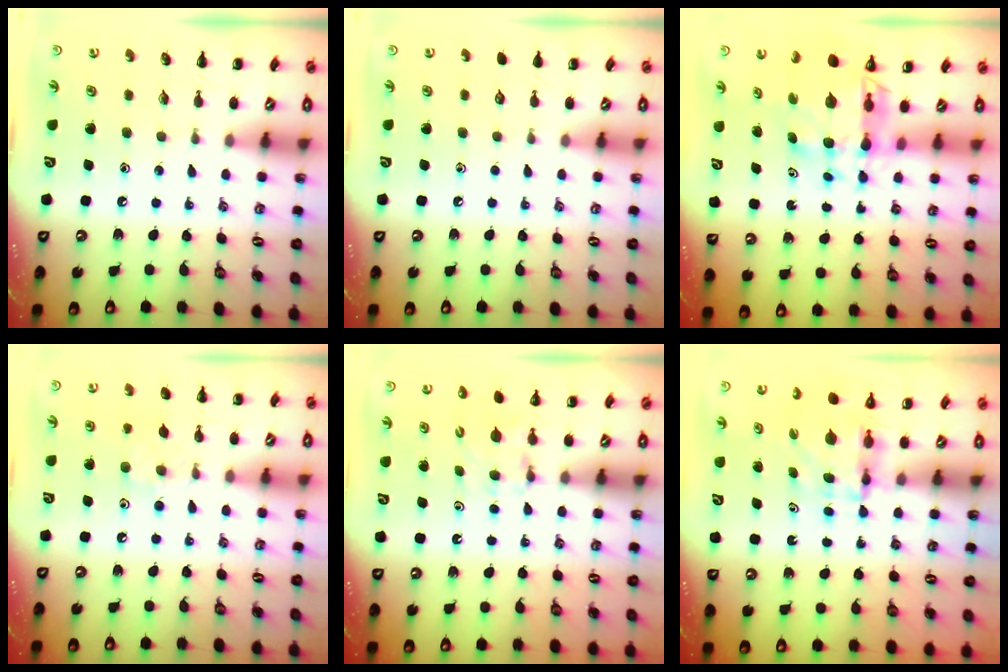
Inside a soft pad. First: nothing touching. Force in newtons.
{"total": 0.0}
{"total": 8.2, "press": 7.7, "slide": 2.8}
{"total": 7.8, "press": 7.5, "slide": 2.0}
{"total": 4.2, "press": 4.0, "slide": 1.5}
{"total": 3.9, "press": 3.9, "slide": 0.3}